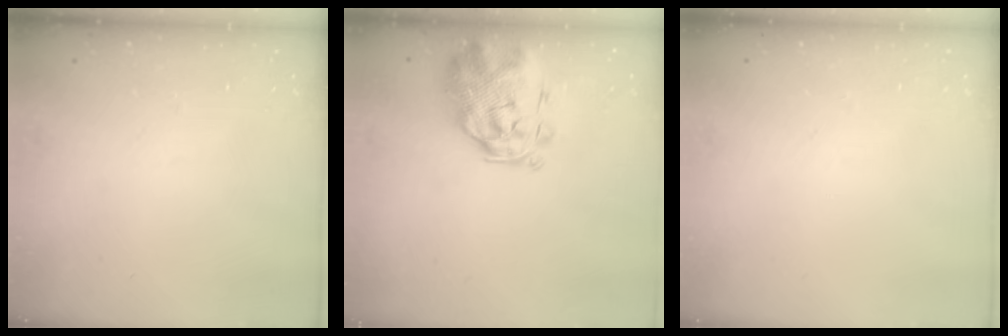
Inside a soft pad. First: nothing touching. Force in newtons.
{"total": 3.4, "press": 2.9, "slide": 1.6}
{"total": 0.0}